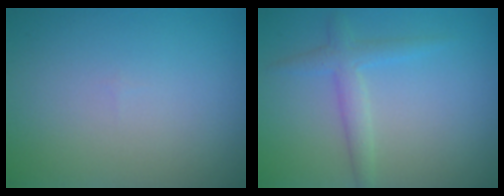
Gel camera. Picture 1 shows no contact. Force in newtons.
{"total": 2.3, "press": 2.3, "slide": 0.1}